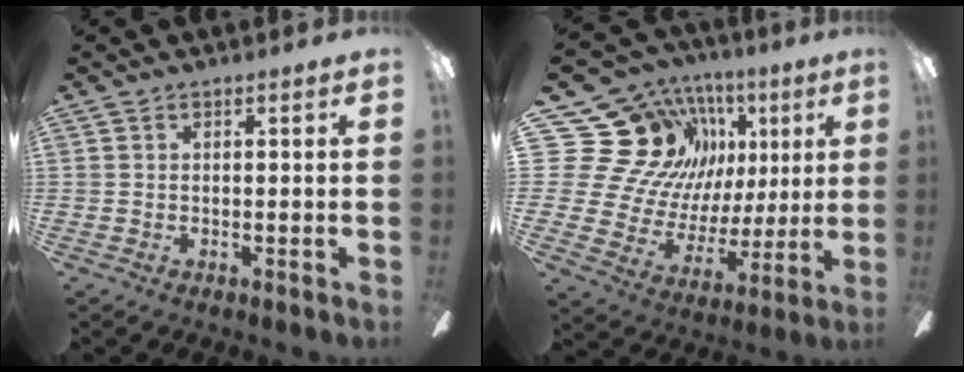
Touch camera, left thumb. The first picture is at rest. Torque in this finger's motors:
{"motor_torque": [0.23, 0.01, -0.54, 0.07, -0.08]}